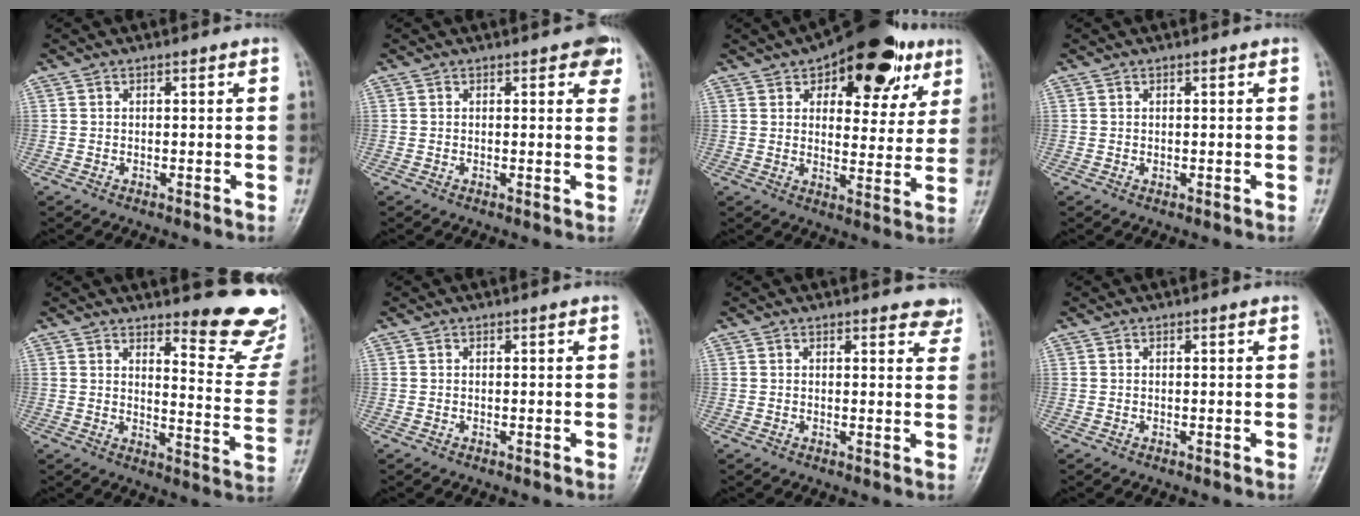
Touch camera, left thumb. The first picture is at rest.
{"total": 3.5, "force": [1.9, 1.6, 2.5], "torque": [-0.010, -0.004, 0.015]}
{"total": 20.3, "force": [10.5, 10.3, 14.0], "torque": [-0.135, -0.018, 0.143]}
{"total": 0.7, "force": [0.3, 0.4, 0.5], "torque": [-0.004, -0.001, 0.004]}
{"total": 15.3, "force": [12.6, 3.9, 7.8], "torque": [-0.055, -0.121, 0.145]}
{"total": 0.0}
{"total": 3.9, "force": [3.3, 1.5, 1.4], "torque": [0.008, -0.015, 0.026]}
{"total": 0.0}